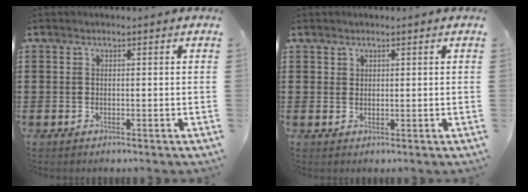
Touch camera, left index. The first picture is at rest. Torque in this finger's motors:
{"motor_torque": [0.29, 0.38, -0.01, -0.01]}